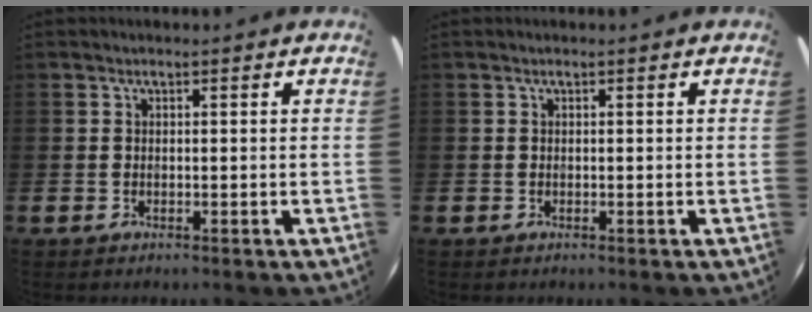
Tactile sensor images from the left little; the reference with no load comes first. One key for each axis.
{"total": 0.0}